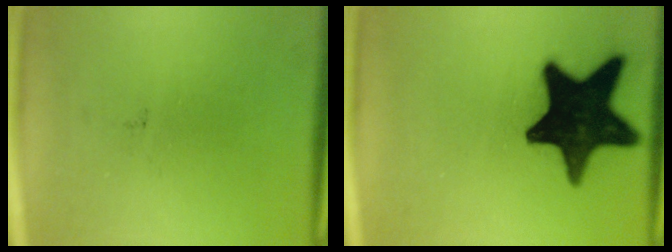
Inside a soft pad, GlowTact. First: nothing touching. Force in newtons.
{"total": 19.1}